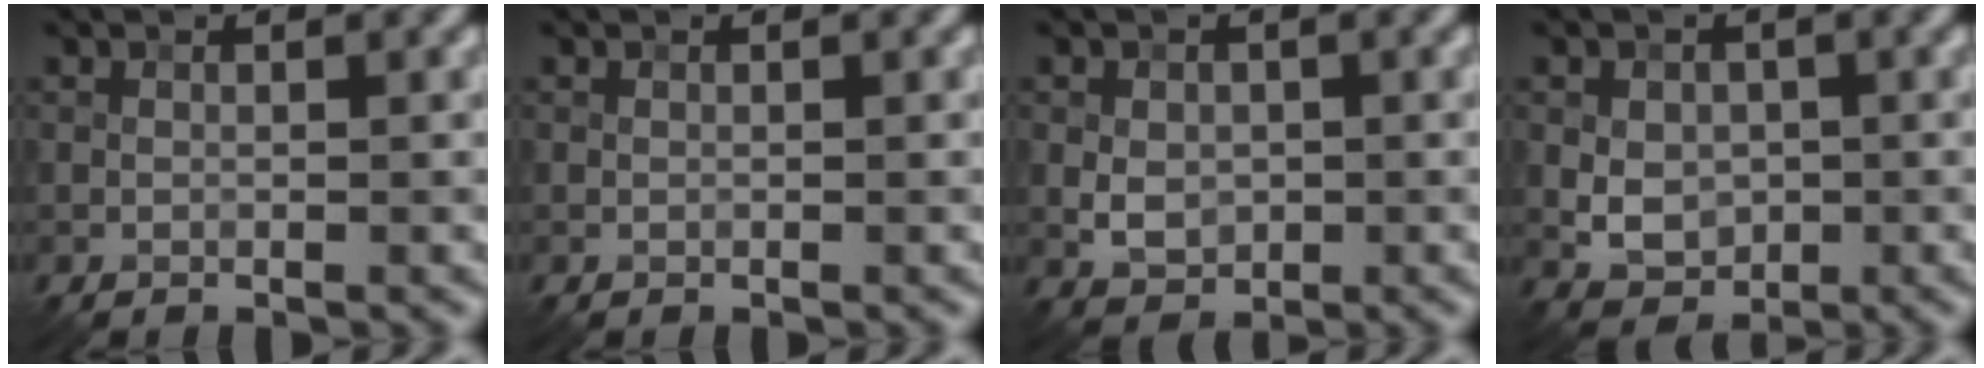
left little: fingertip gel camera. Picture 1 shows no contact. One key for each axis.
{"total": 0.0}
{"total": 2.6, "fx": -0.2, "fy": 2.1, "fz": 1.6, "tx": -0.029, "ty": -0.002, "tz": -0.006}
{"total": 3.5, "fx": -0.1, "fy": 2.8, "fz": 2.1, "tx": -0.030, "ty": -0.003, "tz": -0.002}